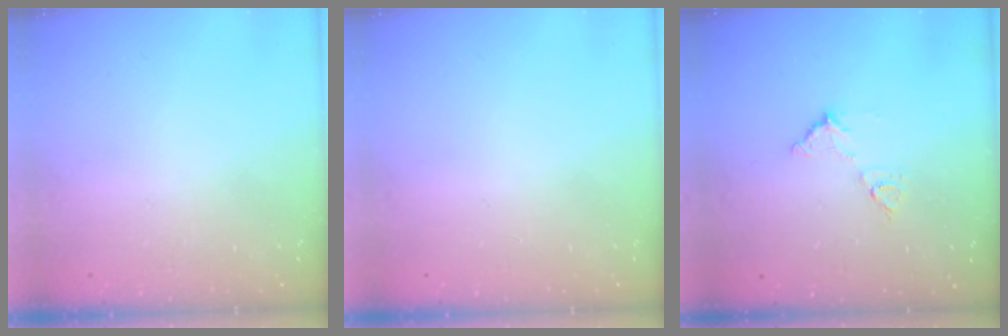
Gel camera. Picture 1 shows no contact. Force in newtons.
{"total": 0.0}
{"total": 7.3, "press": 7.3, "slide": 0.3}